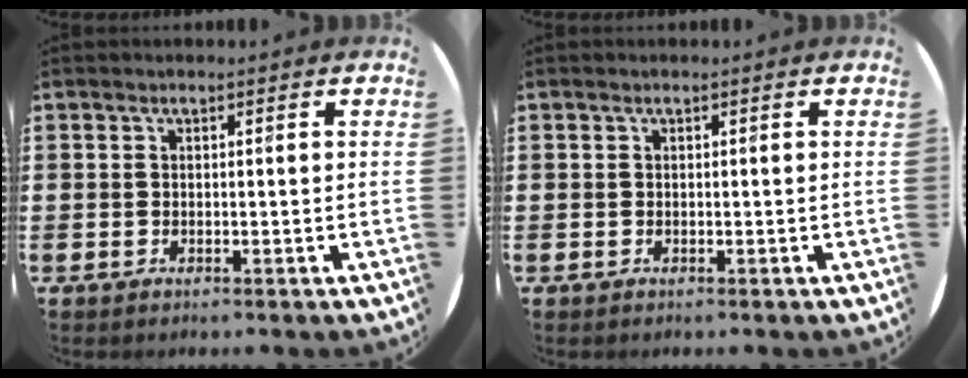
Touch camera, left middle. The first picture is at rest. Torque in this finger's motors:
{"motor_torque": [-0.01, -0.01, 0.00, 0.00]}